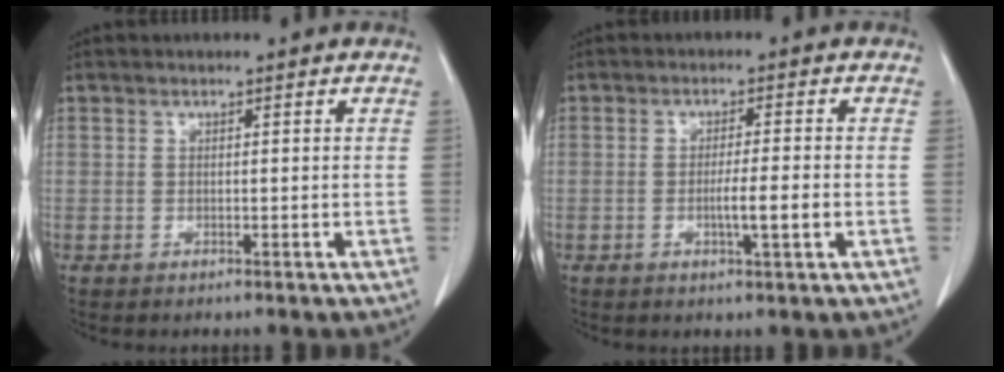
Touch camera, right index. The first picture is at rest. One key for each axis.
{"total": 4.1, "fx": -0.9, "fy": -0.1, "fz": 4.0, "tx": -0.064, "ty": -0.004, "tz": -0.012}